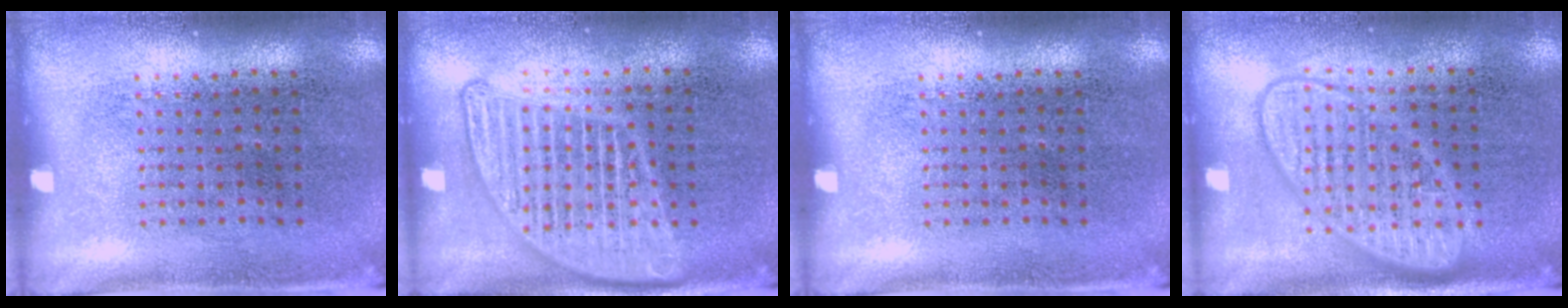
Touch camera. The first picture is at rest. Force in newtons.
{"total": 1.8, "press": 1.8, "slide": 0.3}
{"total": 0.0}
{"total": 2.9, "press": 2.9, "slide": 0.5}